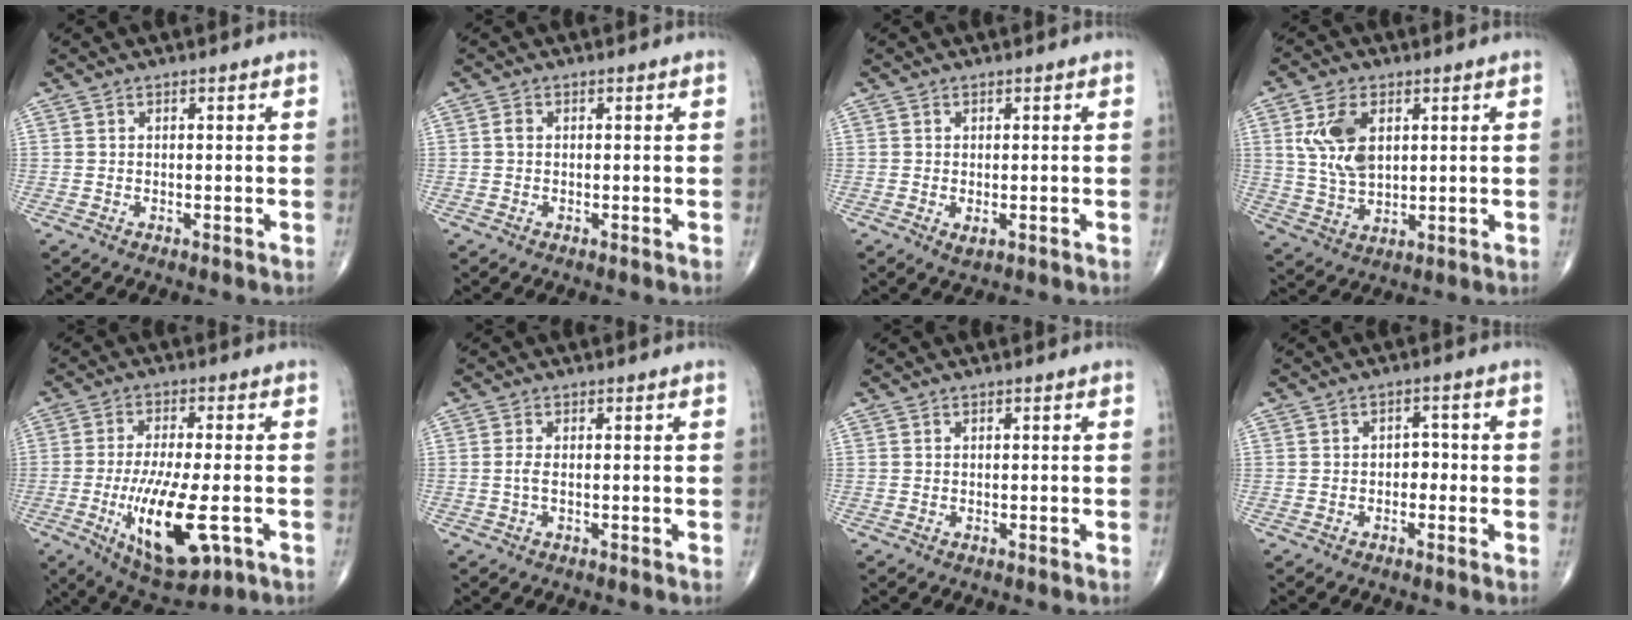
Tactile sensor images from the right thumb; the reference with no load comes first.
{"total": 0.6, "force": [0.1, 0.4, 0.4], "torque": [-0.007, 0.000, -0.001]}
{"total": 1.4, "force": [-0.4, 0.7, 1.1], "torque": [-0.018, -0.004, -0.004]}
{"total": 9.9, "force": [2.8, 5.7, 7.6], "torque": [-0.143, -0.010, 0.060]}
{"total": 14.9, "force": [-4.3, 4.8, 13.4], "torque": [-0.243, -0.011, -0.059]}
{"total": 1.6, "force": [-0.1, 0.3, 1.6], "torque": [-0.042, -0.004, -0.002]}
{"total": 0.0}
{"total": 2.3, "force": [-0.5, 1.6, 1.6], "torque": [-0.007, 0.008, -0.014]}